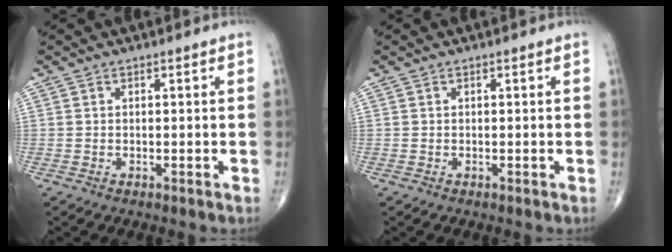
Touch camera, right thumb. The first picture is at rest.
{"total": 0.0}